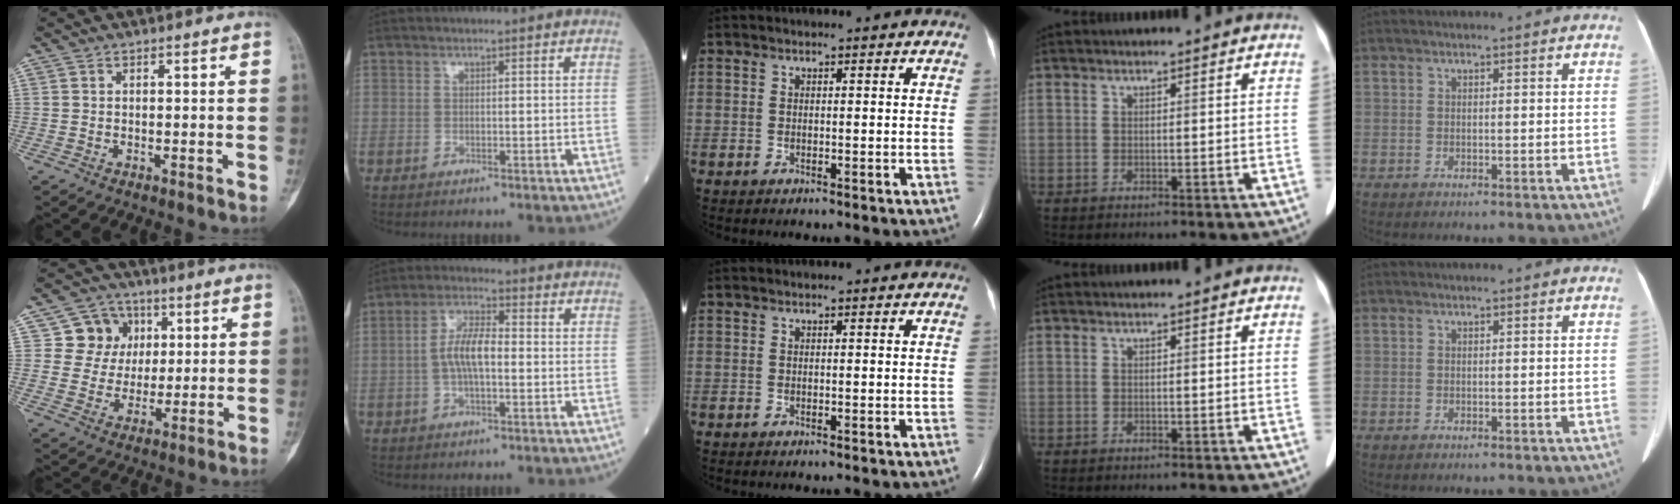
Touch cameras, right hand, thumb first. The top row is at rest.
{"thumb": {"total": 9.5, "force": [2.9, 8.7, 2.4], "torque": [0.005, -0.001, 0.047]}, "index": {"total": 6.3, "force": [-0.6, 2.0, 5.9], "torque": [-0.123, 0.012, -0.015]}}